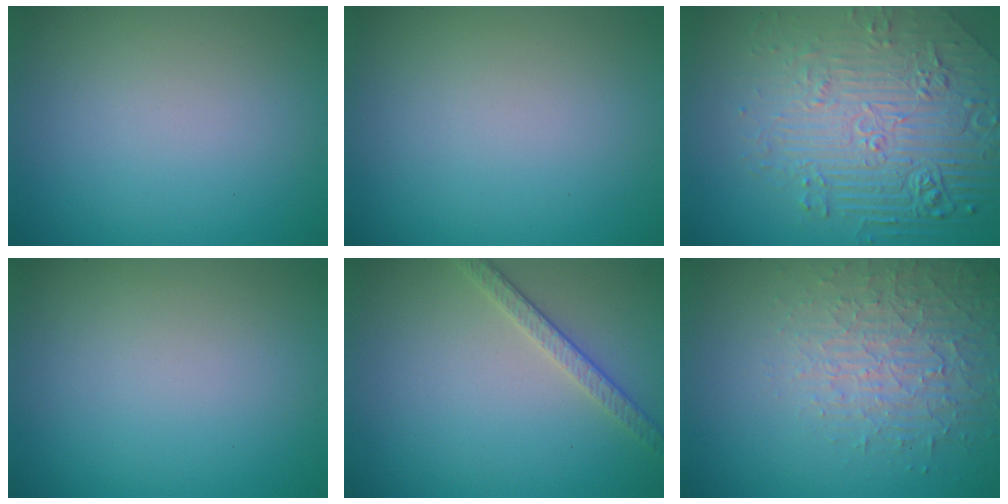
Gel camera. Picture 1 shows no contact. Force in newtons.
{"total": 0.0}
{"total": 8.9, "press": 6.1, "slide": 6.5}
{"total": 0.0}
{"total": 2.5, "press": 2.2, "slide": 1.2}
{"total": 4.5, "press": 3.6, "slide": 2.7}